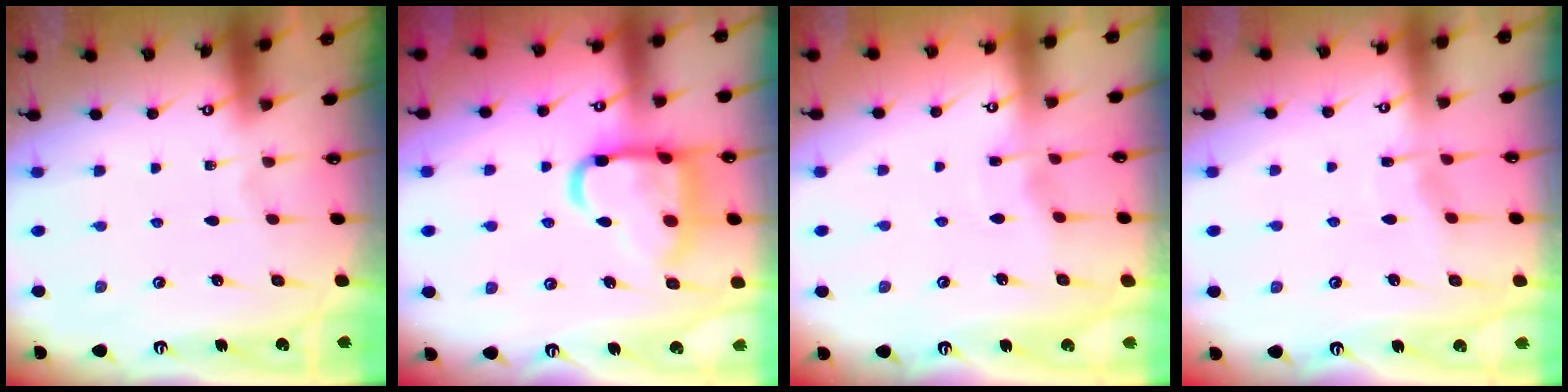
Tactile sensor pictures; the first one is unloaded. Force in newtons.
{"total": 17.4, "press": 17.3, "slide": 1.5}
{"total": 2.9, "press": 2.9, "slide": 0.1}
{"total": 4.0, "press": 4.0, "slide": 0.6}